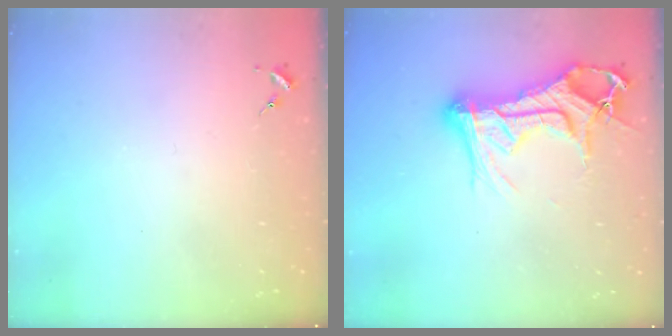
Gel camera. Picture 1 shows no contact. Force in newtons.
{"total": 19.0, "press": 18.9, "slide": 1.8}